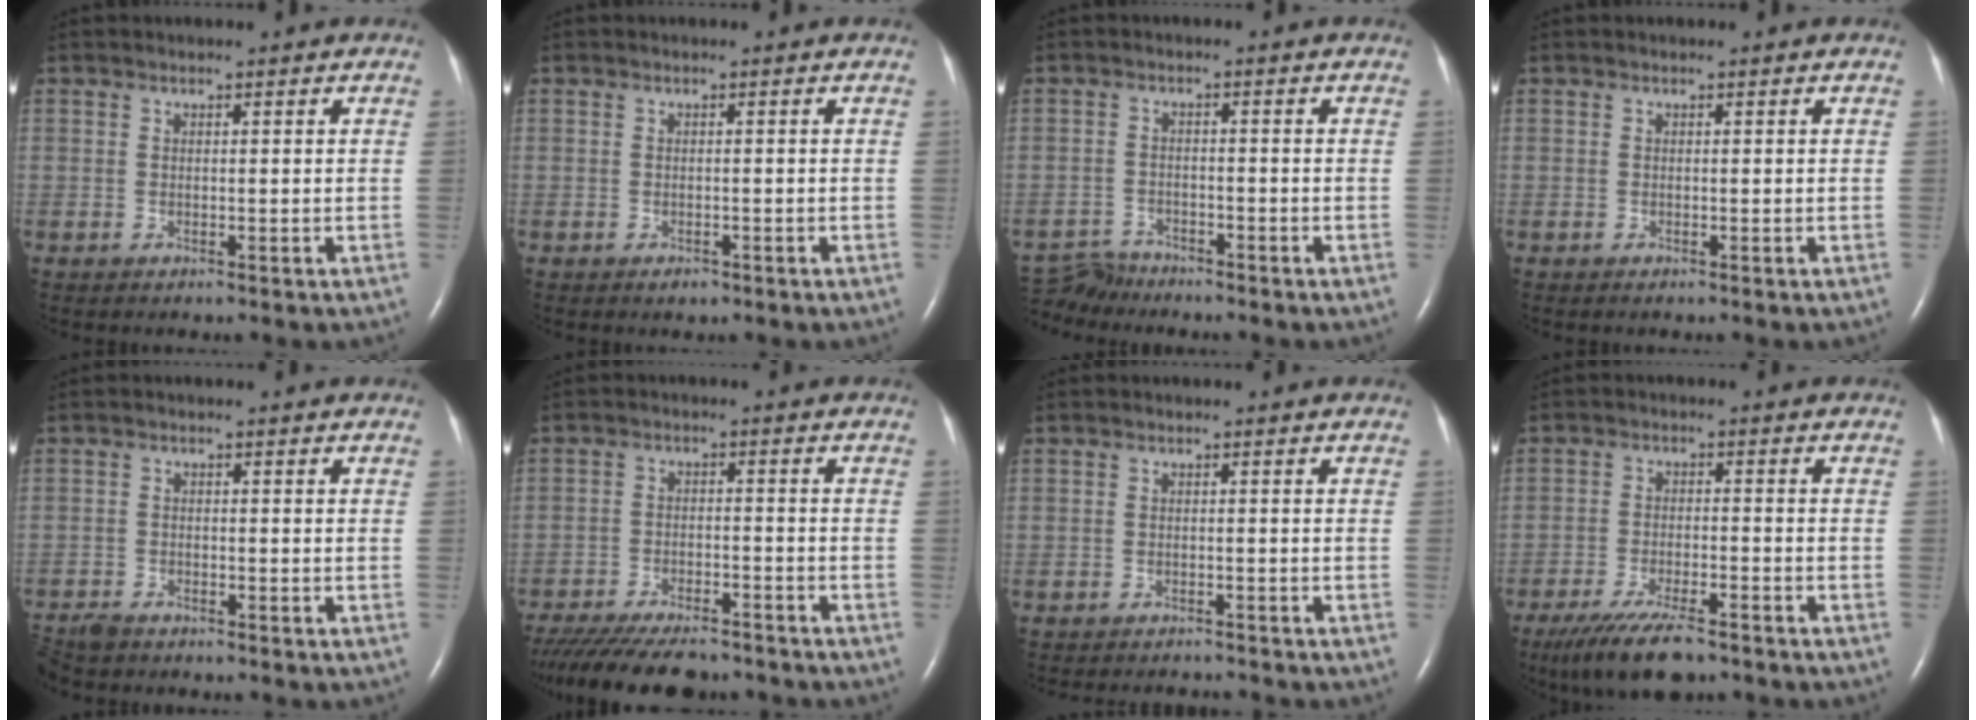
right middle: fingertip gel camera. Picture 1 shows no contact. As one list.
[{"total": 1.0, "force": [-0.7, 0.5, 0.5], "torque": [-0.010, -0.001, -0.006]}, {"total": 4.1, "force": [-4.0, 0.6, -0.7], "torque": [0.007, -0.009, -0.072]}, {"total": 0.0}, {"total": 5.4, "force": [-4.8, 1.7, 1.9], "torque": [-0.035, -0.014, -0.084]}, {"total": 15.4, "force": [-13.4, 3.8, 6.7], "torque": [-0.141, -0.020, -0.198]}, {"total": 4.6, "force": [-4.5, 0.5, 0.8], "torque": [-0.008, -0.010, -0.061]}, {"total": 10.3, "force": [-7.9, 2.4, 6.1], "torque": [-0.109, -0.023, -0.131]}]